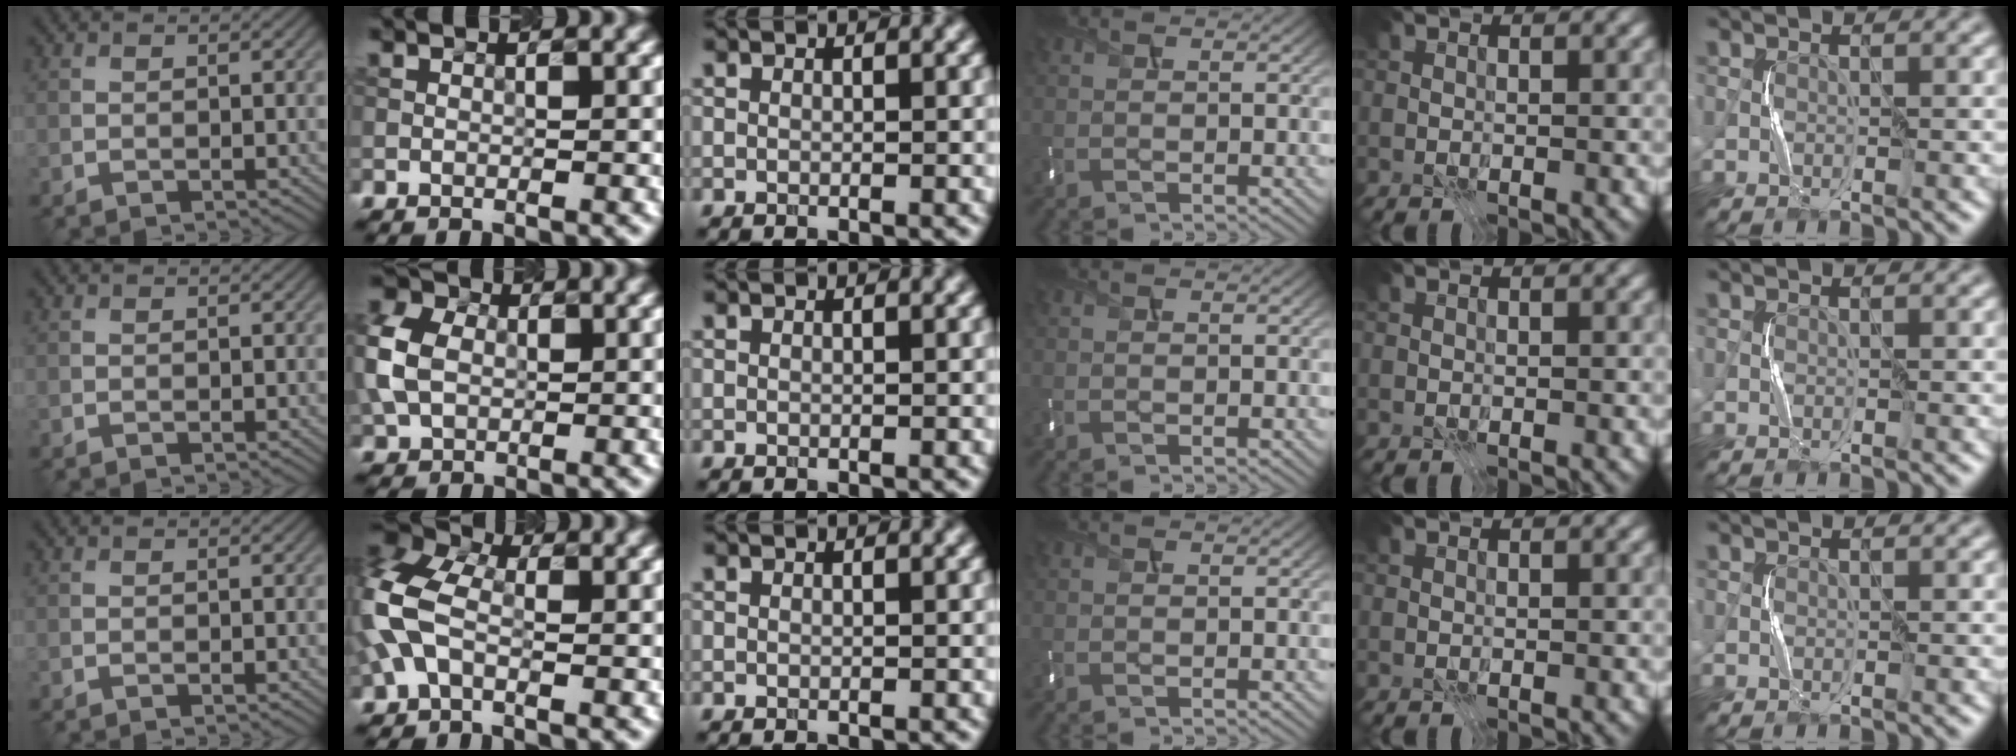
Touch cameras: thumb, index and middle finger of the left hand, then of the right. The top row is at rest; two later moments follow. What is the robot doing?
{"motion": "press", "object": "mouse"}